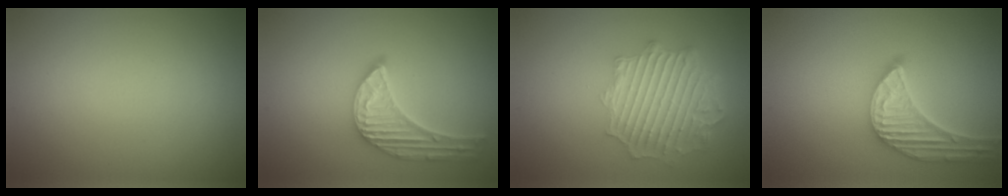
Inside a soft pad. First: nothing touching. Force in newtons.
{"total": 5.1, "press": 4.0, "slide": 3.1}
{"total": 6.1, "press": 4.6, "slide": 4.0}
{"total": 5.3, "press": 4.3, "slide": 3.1}